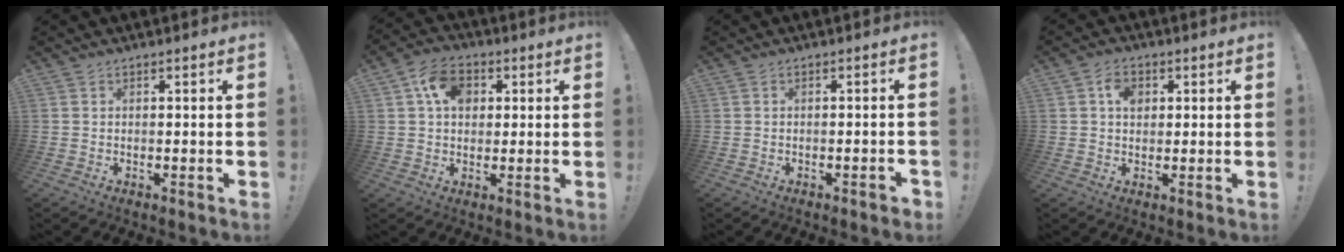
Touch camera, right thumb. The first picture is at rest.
{"total": 10.0, "force": [3.3, 7.4, 5.9], "torque": [-0.094, 0.004, 0.062]}
{"total": 1.8, "force": [-1.2, 0.1, 1.3], "torque": [-0.017, 0.003, -0.020]}
{"total": 5.1, "force": [1.6, 3.7, 3.0], "torque": [-0.043, 0.001, 0.027]}